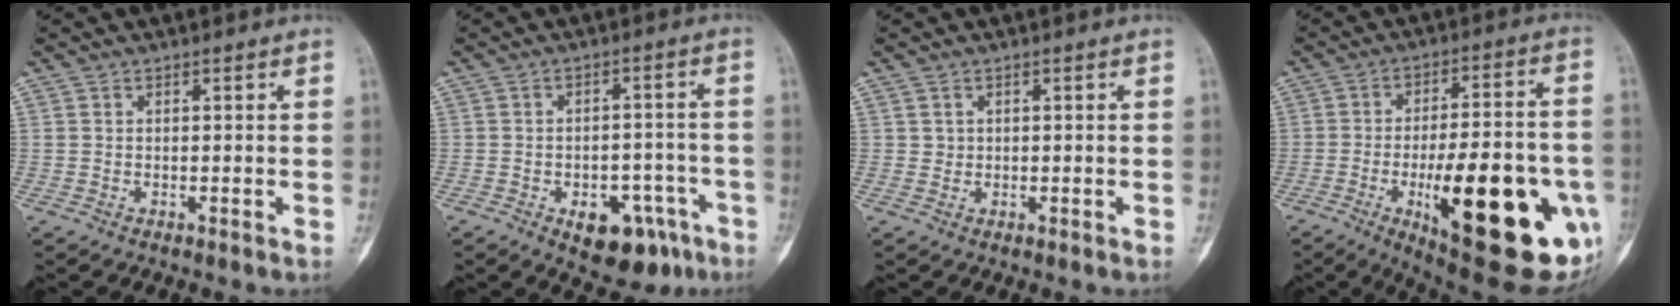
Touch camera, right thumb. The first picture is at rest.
{"total": 11.8, "force": [-6.1, 6.8, 7.5], "torque": [-0.066, 0.040, -0.075]}
{"total": 1.0, "force": [0.3, 1.0, 0.2], "torque": [0.007, 0.002, 0.004]}
{"total": 29.6, "force": [-8.9, 9.6, 26.5], "torque": [-0.319, 0.002, -0.108]}